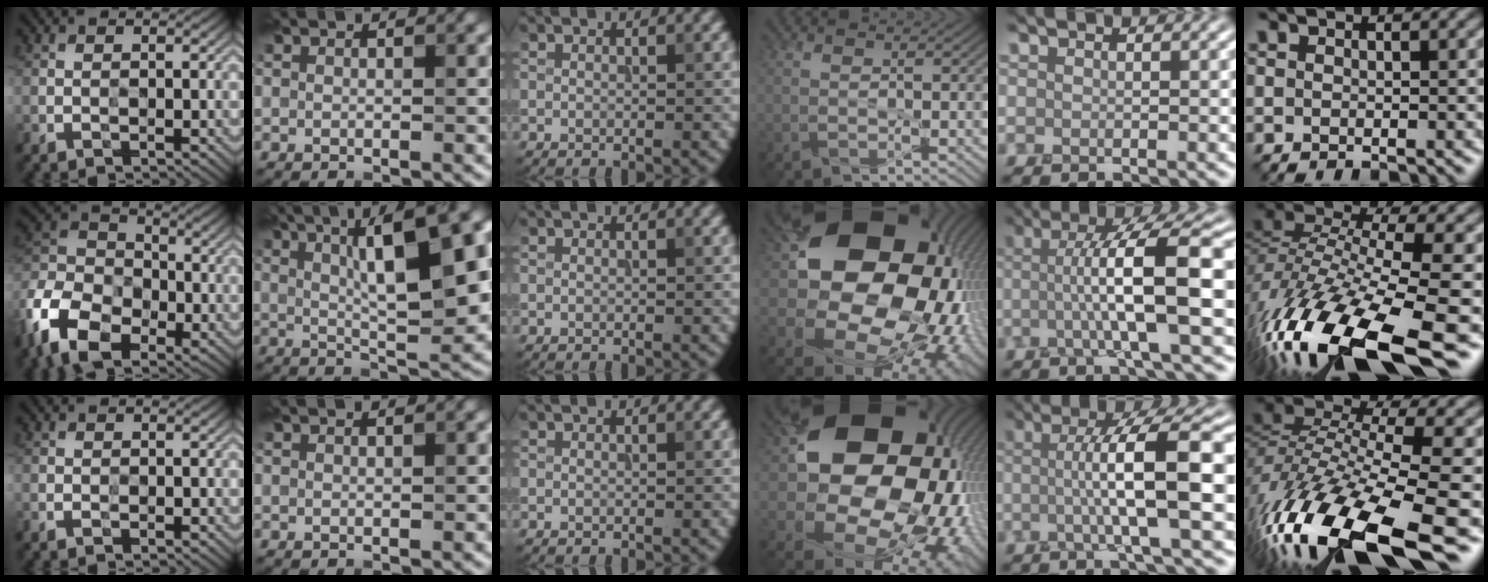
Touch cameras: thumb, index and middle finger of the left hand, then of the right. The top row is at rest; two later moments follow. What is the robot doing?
{"motion": "peel", "object": "tape"}